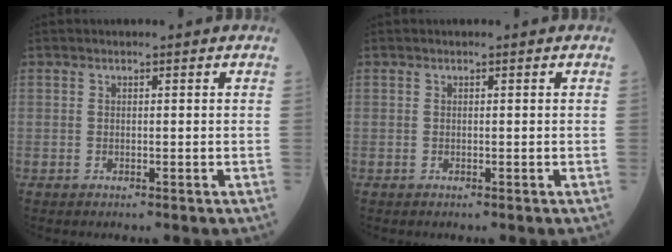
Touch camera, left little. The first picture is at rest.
{"total": 0.0}